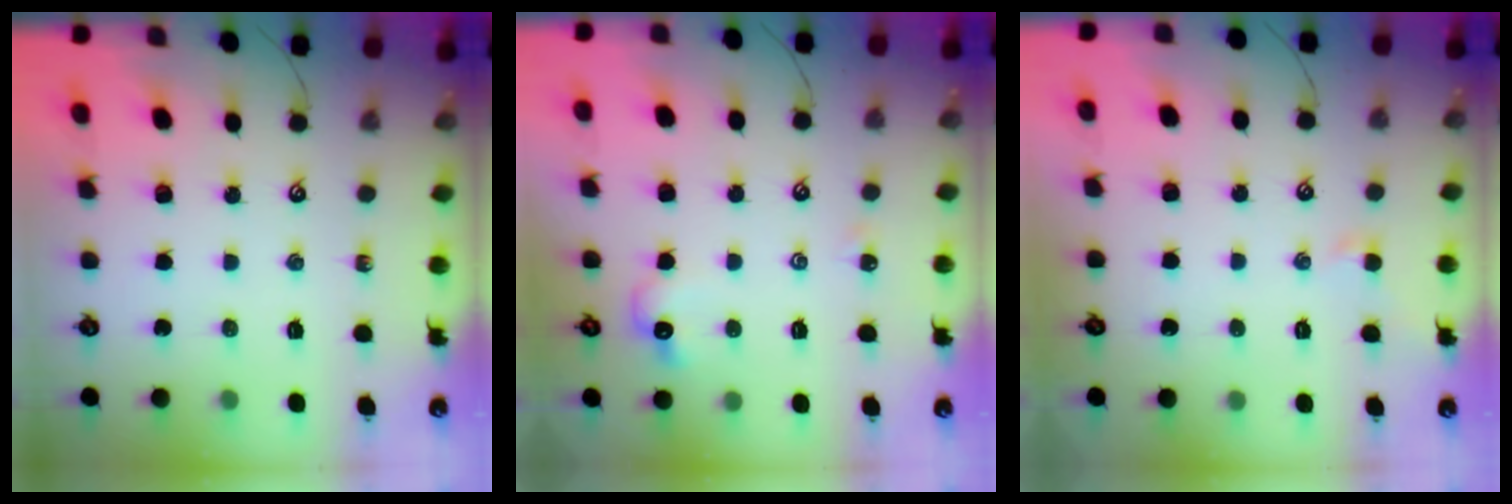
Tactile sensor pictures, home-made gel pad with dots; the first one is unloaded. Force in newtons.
{"total": 3.4, "press": 3.3, "slide": 0.8}
{"total": 0.6, "press": 0.1, "slide": 0.5}